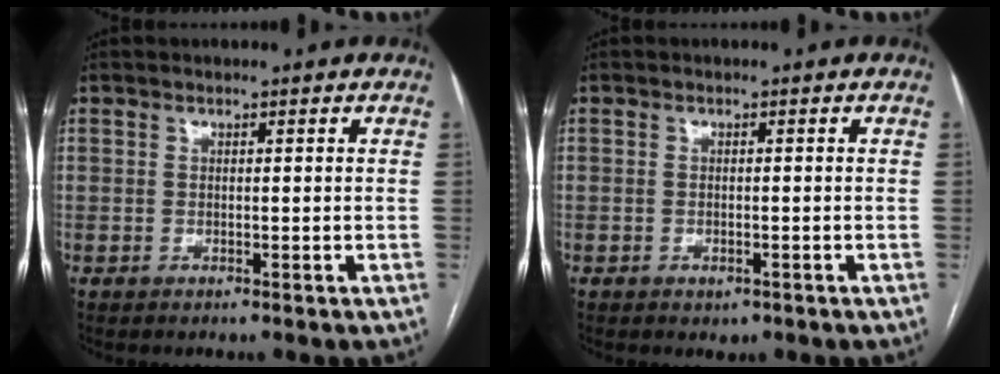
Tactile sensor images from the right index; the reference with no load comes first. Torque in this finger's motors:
{"motor_torque": [0.53, -0.21, 0.05, 0.01]}